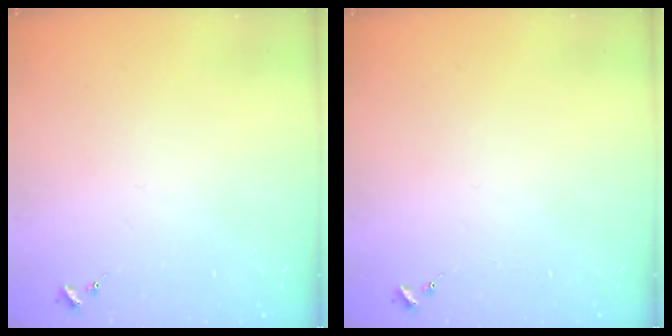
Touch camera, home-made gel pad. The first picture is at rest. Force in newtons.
{"total": 0.0}